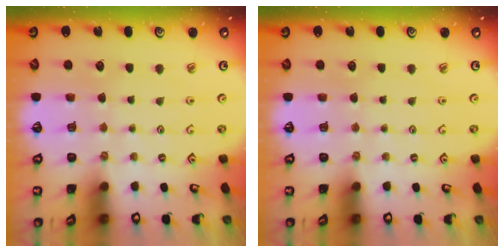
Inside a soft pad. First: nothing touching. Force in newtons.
{"total": 0.0}